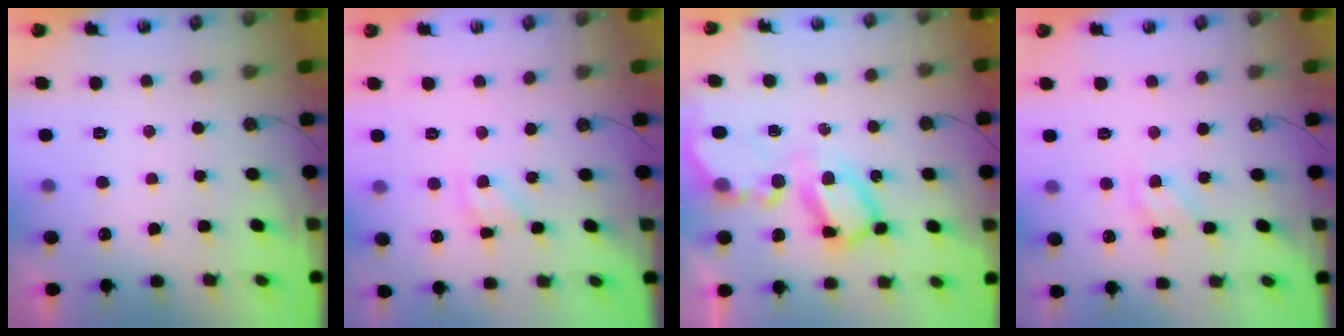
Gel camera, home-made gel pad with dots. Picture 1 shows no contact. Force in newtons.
{"total": 8.2, "press": 8.2, "slide": 0.4}
{"total": 12.2, "press": 12.1, "slide": 1.1}
{"total": 8.2, "press": 8.2, "slide": 0.5}